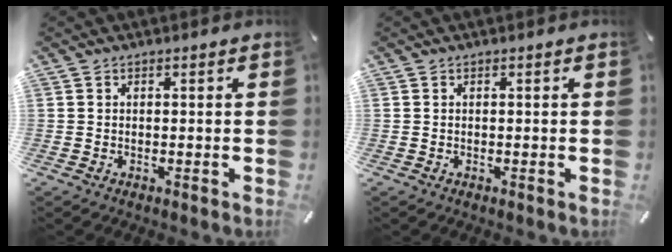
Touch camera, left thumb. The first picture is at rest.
{"total": 0.0}